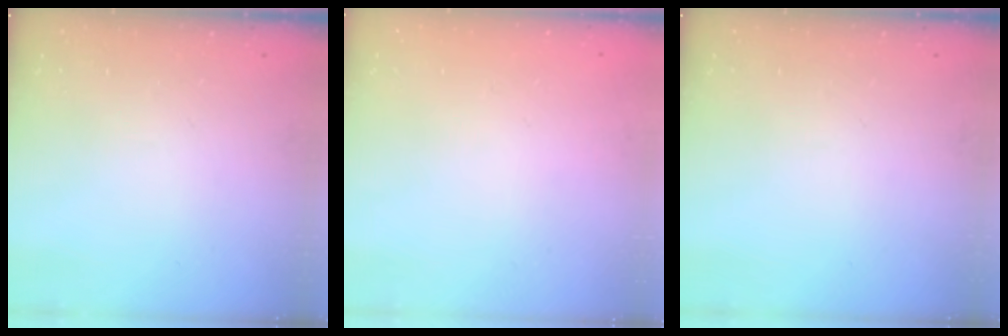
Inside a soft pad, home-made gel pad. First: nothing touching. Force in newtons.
{"total": 1.6, "press": 1.6, "slide": 0.2}
{"total": 0.0}